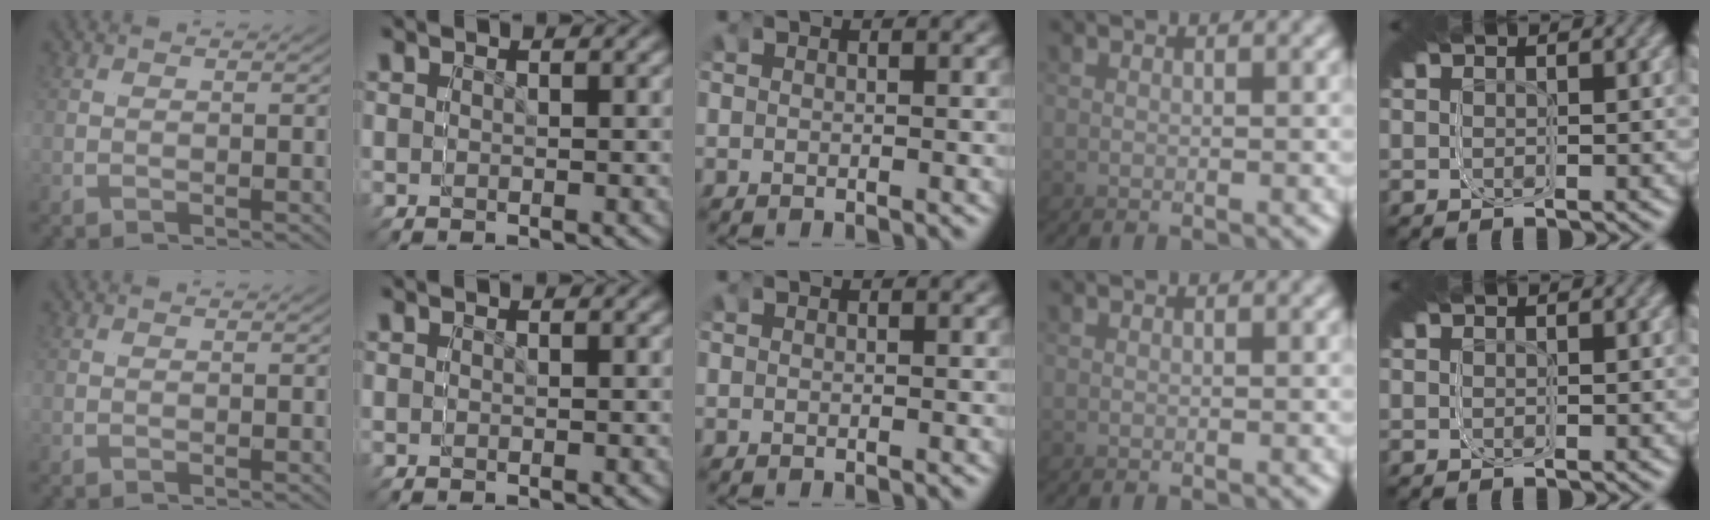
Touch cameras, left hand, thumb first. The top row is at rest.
{}